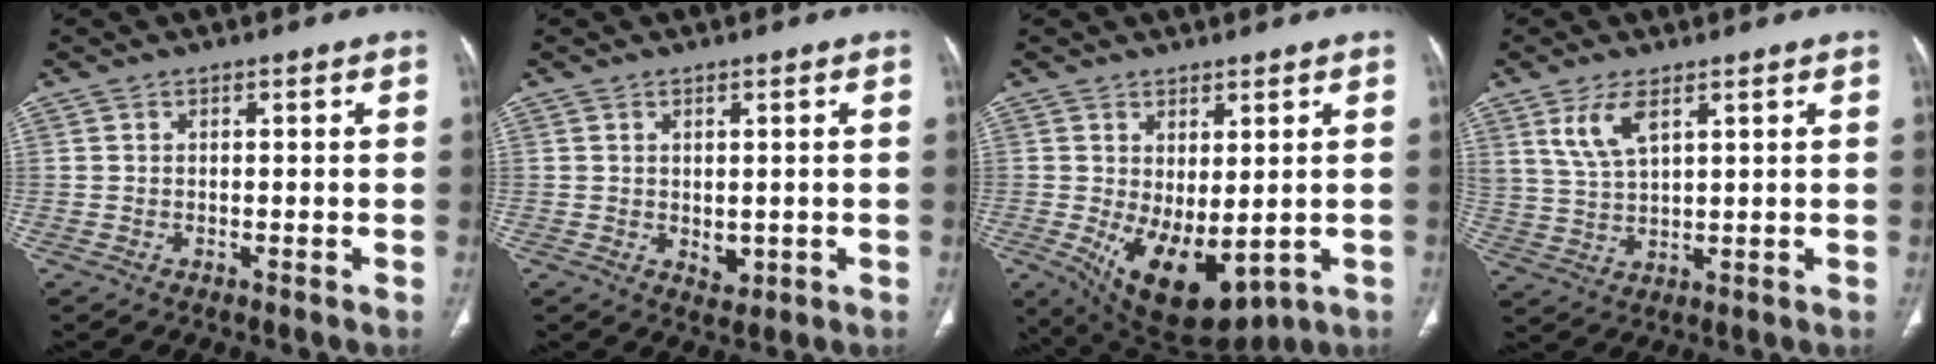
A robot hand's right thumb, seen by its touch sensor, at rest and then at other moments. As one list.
[{"total": 2.4, "force": [-0.2, 1.6, 1.8], "torque": [-0.020, -0.008, 0.007]}, {"total": 12.2, "force": [-2.1, 6.0, 10.4], "torque": [-0.158, -0.017, -0.001]}, {"total": 6.6, "force": [3.6, 2.7, 4.8], "torque": [-0.098, -0.016, 0.081]}]